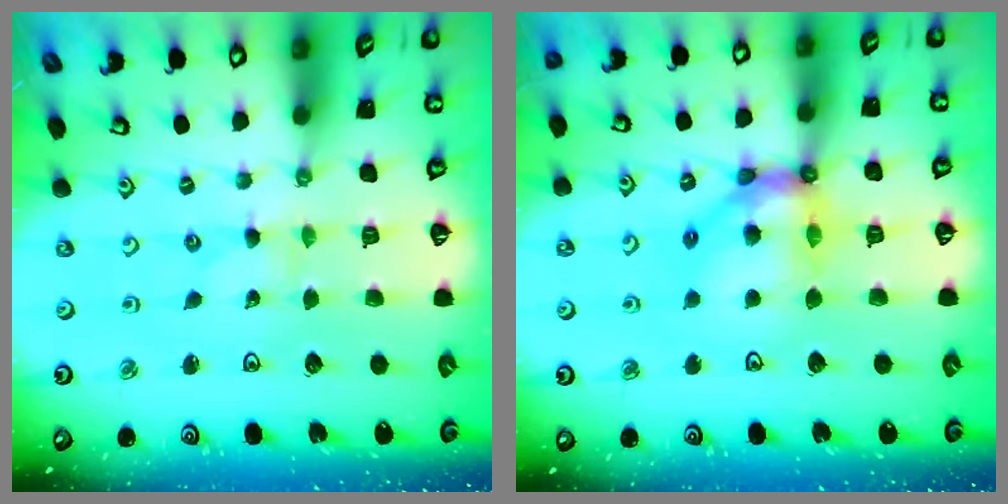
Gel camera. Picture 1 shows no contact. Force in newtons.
{"total": 13.0, "press": 12.9, "slide": 2.1}